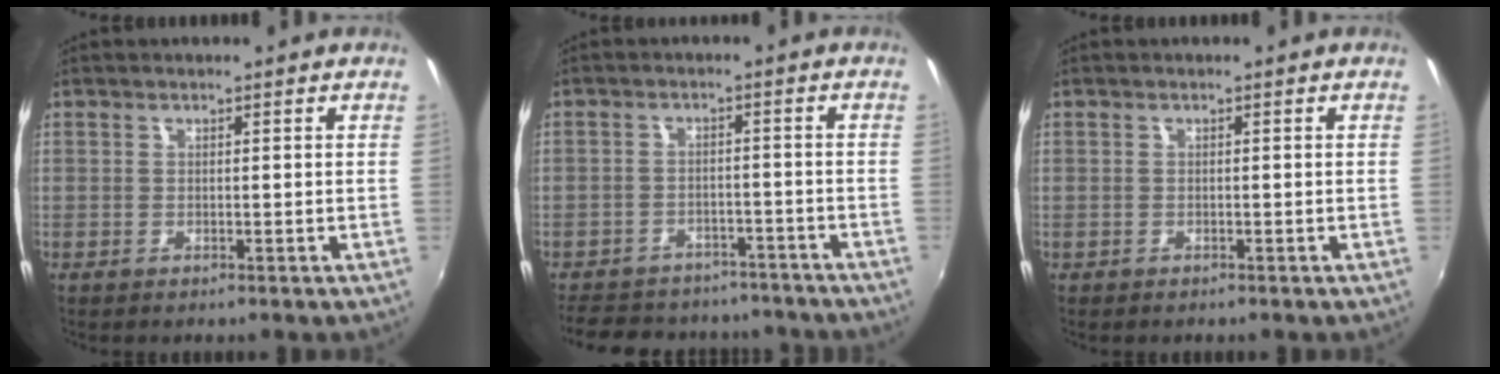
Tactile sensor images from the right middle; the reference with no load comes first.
{"total": 16.7, "force": [-13.9, 7.4, 5.6], "torque": [-0.134, 0.029, -0.180]}
{"total": 0.0}